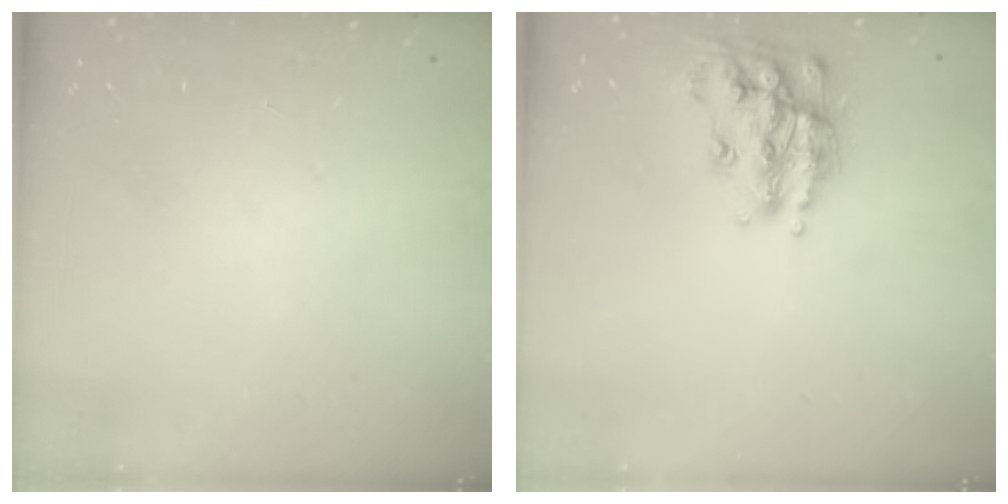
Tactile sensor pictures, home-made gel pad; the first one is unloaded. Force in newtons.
{"total": 16.6, "press": 16.5, "slide": 1.0}